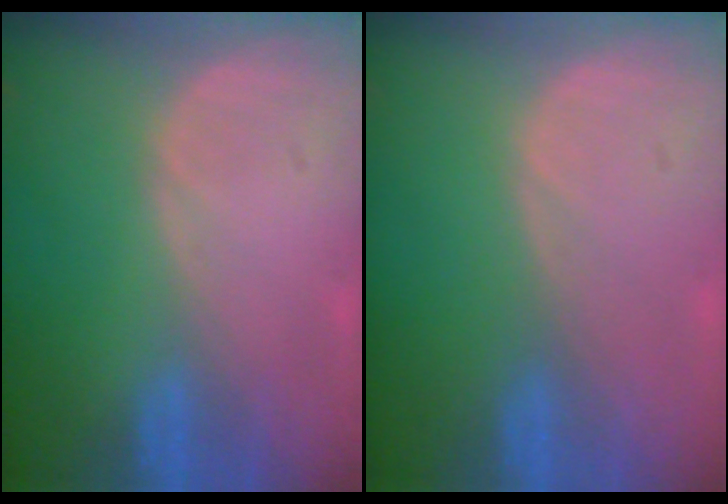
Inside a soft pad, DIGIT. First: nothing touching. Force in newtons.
{"total": 0.0}